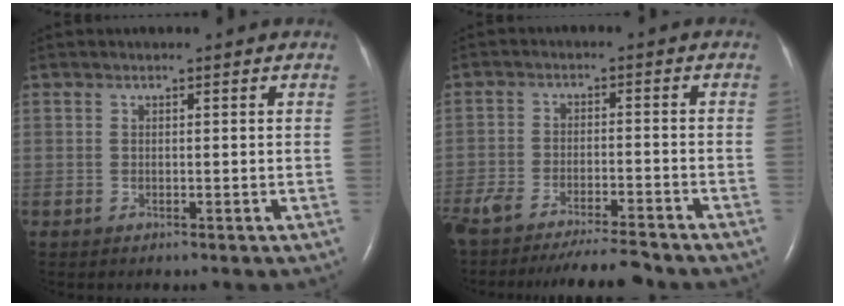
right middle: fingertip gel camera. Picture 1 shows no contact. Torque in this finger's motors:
{"motor_torque": [0.91, -0.91, 0.20, 0.05]}